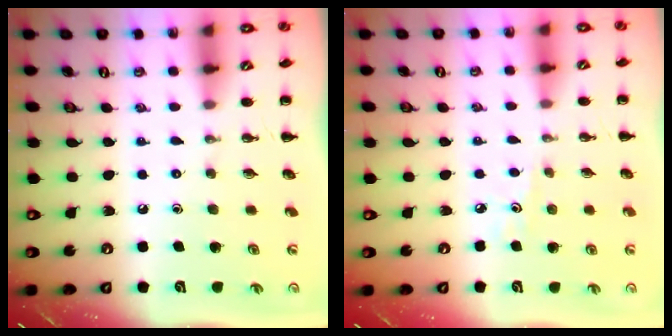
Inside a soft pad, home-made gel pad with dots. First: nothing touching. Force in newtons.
{"total": 3.9, "press": 3.7, "slide": 1.2}